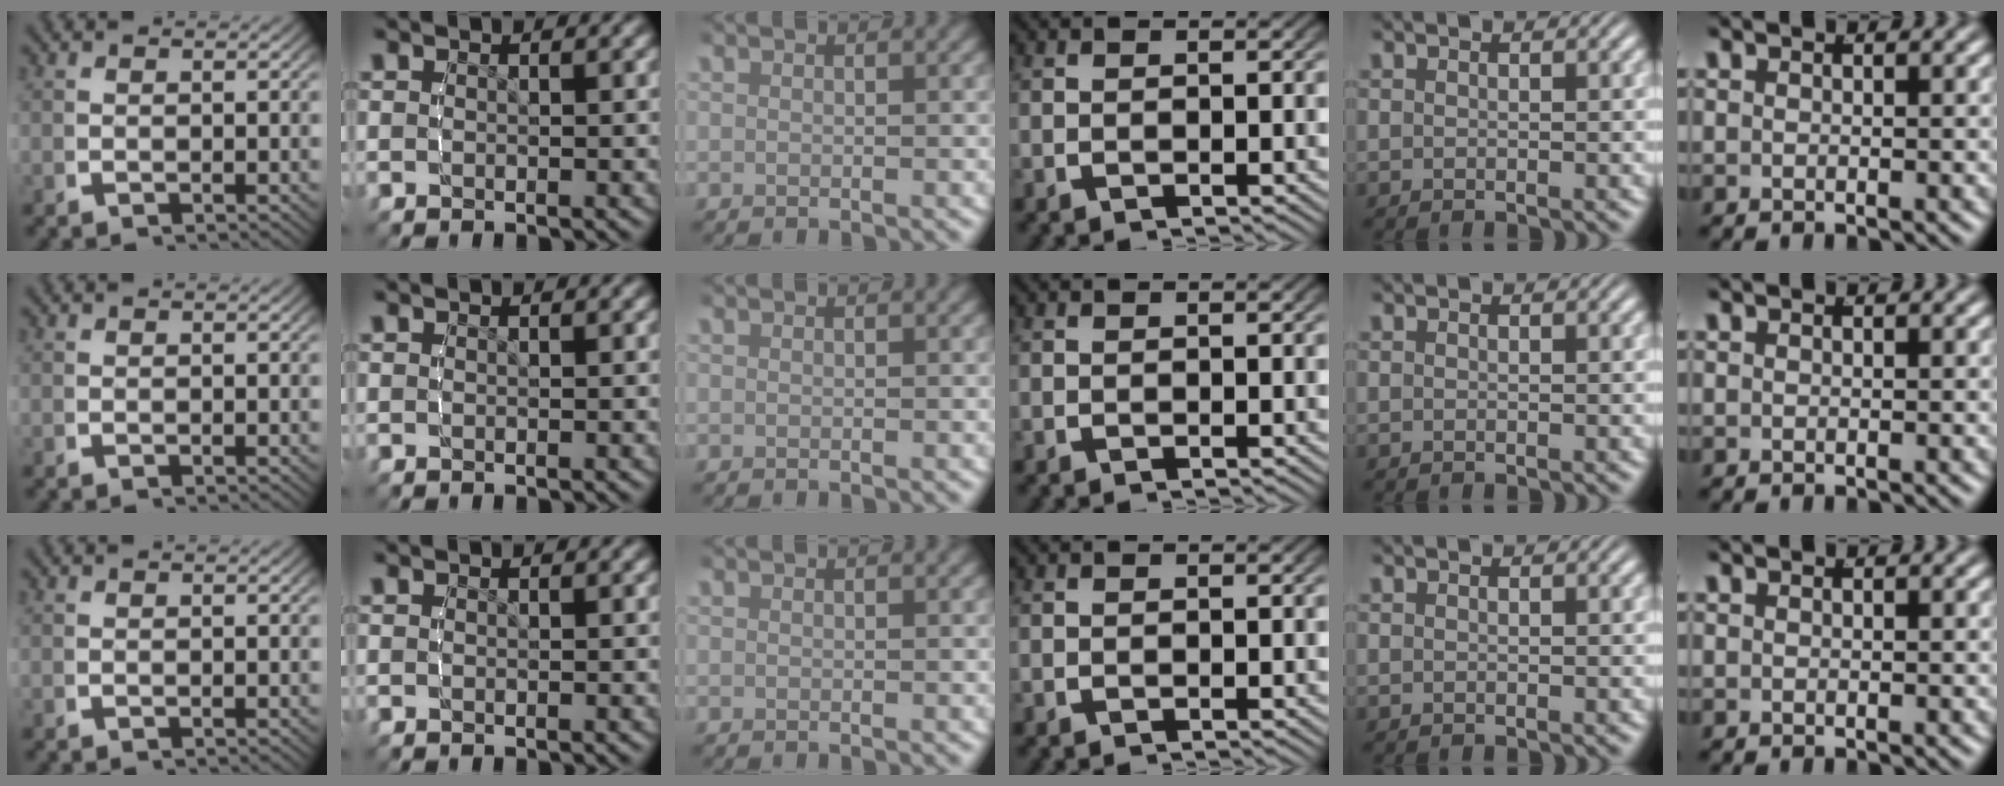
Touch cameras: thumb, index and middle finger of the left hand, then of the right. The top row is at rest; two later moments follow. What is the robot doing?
{"motion": "lift_and_place", "object": "bottle"}